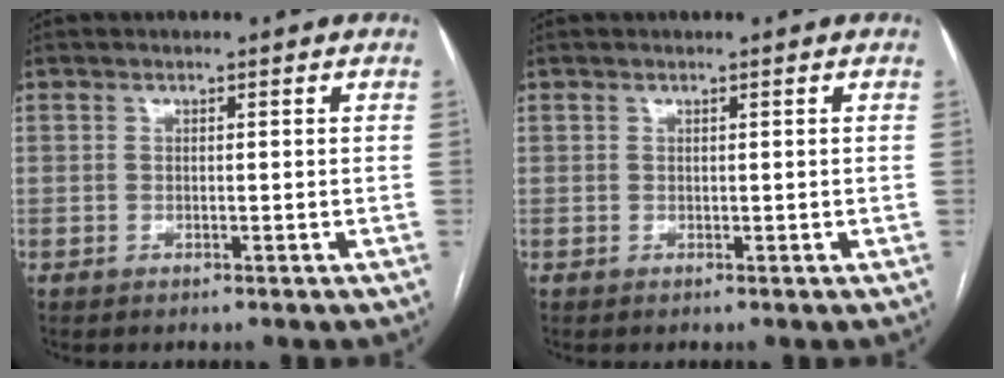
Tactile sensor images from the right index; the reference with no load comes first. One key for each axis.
{"total": 0.0}